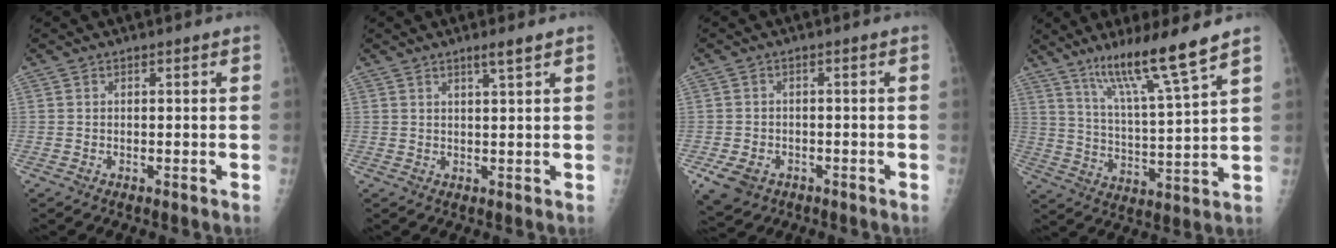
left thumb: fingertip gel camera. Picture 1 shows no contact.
{"total": 2.3, "force": [1.6, 0.0, 1.6], "torque": [-0.028, -0.012, 0.029]}
{"total": 6.1, "force": [-2.8, 4.7, 2.7], "torque": [-0.049, 0.009, -0.035]}
{"total": 13.2, "force": [9.3, -0.1, 9.3], "torque": [-0.162, -0.057, 0.169]}